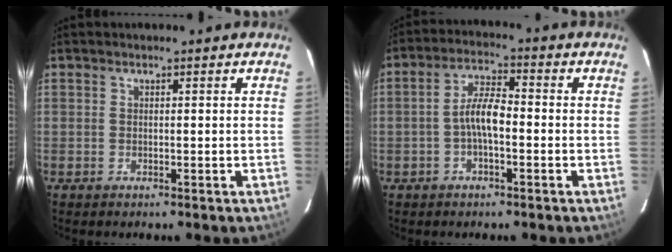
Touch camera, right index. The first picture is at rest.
{"total": 5.6, "force": [-1.4, 1.8, 5.1], "torque": [-0.101, 0.015, -0.026]}